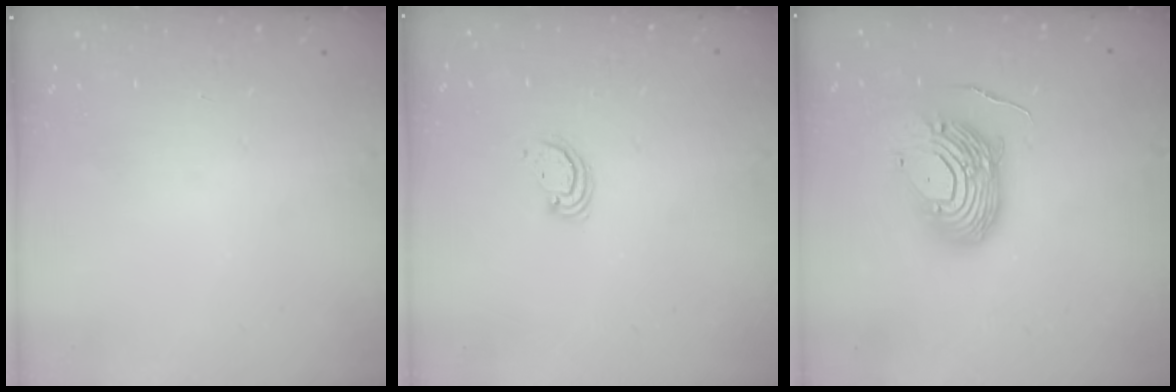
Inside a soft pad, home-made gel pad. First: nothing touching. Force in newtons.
{"total": 2.5, "press": 2.5, "slide": 0.2}
{"total": 14.3, "press": 14.2, "slide": 1.4}